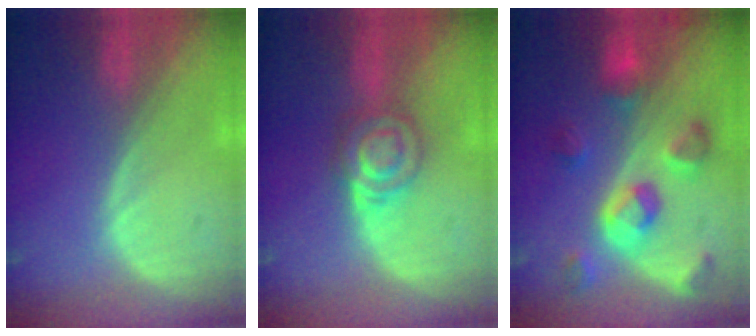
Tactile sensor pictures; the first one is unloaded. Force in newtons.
{"total": 6.6, "press": 5.6, "slide": 3.4}
{"total": 9.0, "press": 8.3, "slide": 3.4}